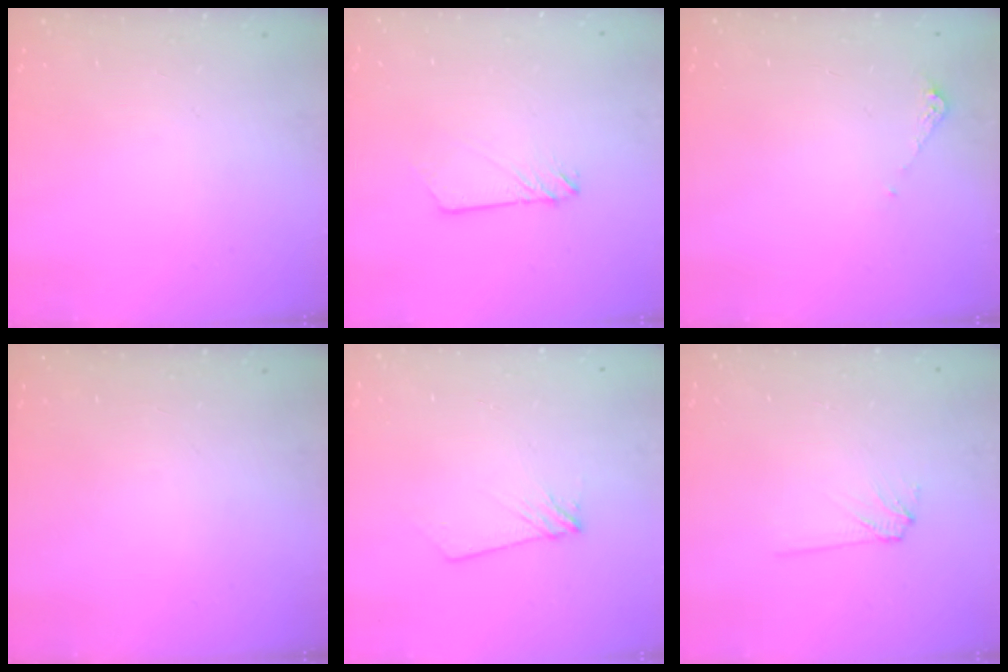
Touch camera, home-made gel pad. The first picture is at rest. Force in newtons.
{"total": 2.4, "press": 2.4, "slide": 0.2}
{"total": 4.3, "press": 4.2, "slide": 0.5}
{"total": 0.0}
{"total": 4.6, "press": 4.6, "slide": 0.5}
{"total": 4.2, "press": 4.2, "slide": 0.5}